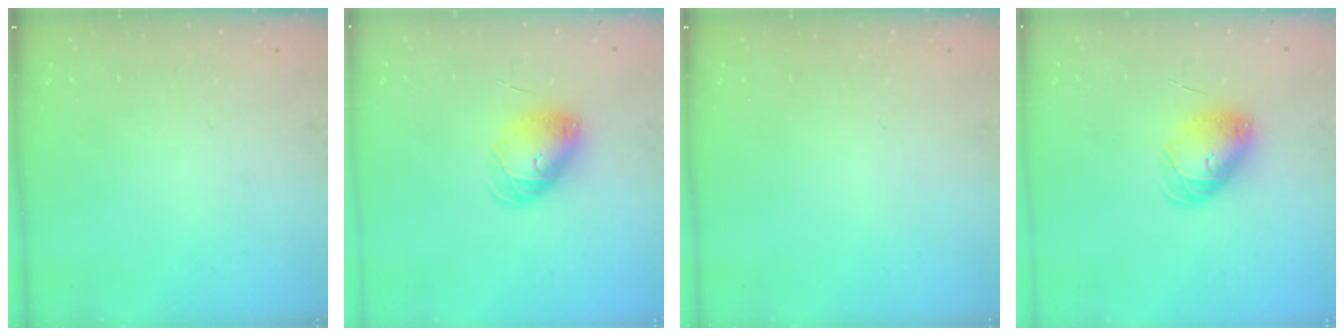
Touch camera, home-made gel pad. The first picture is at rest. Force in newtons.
{"total": 7.3, "press": 7.2, "slide": 0.4}
{"total": 0.0}
{"total": 7.3, "press": 7.2, "slide": 0.4}